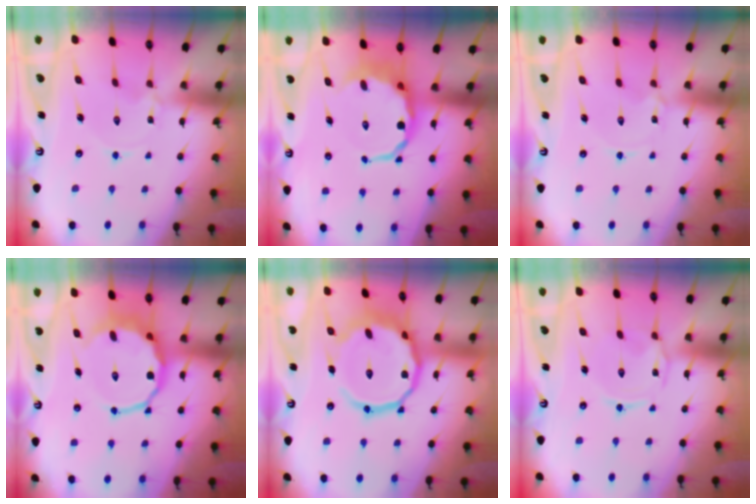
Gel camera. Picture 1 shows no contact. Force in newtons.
{"total": 9.0, "press": 8.7, "slide": 2.4}
{"total": 1.1, "press": 1.1, "slide": 0.2}
{"total": 11.1, "press": 10.6, "slide": 3.3}
{"total": 19.4, "press": 19.3, "slide": 1.5}
{"total": 1.5, "press": 1.5, "slide": 0.3}